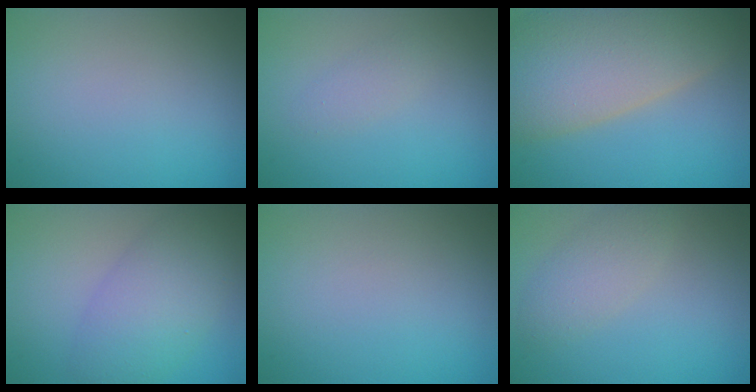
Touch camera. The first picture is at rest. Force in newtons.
{"total": 1.2, "press": 1.2, "slide": 0.1}
{"total": 13.8, "press": 13.7, "slide": 1.2}
{"total": 5.6, "press": 5.6, "slide": 0.4}
{"total": 0.0}
{"total": 2.8, "press": 2.8, "slide": 0.1}